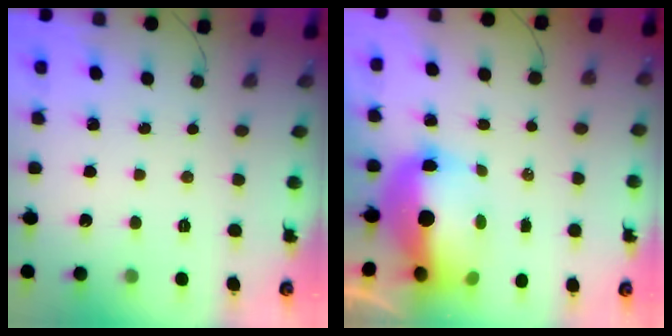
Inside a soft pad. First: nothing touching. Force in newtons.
{"total": 12.4, "press": 12.1, "slide": 2.6}